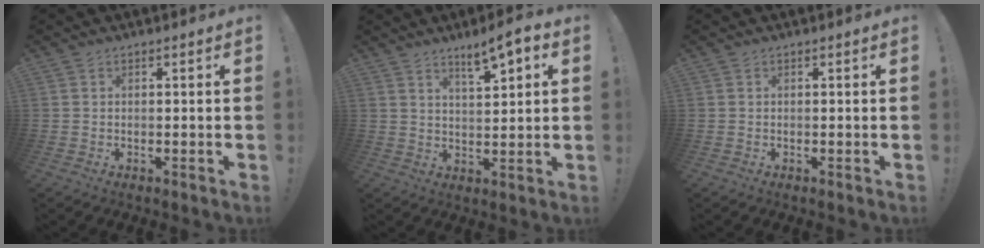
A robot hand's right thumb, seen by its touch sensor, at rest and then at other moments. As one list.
[{"total": 7.5, "force": [4.6, 1.7, 5.7], "torque": [-0.077, -0.030, 0.073]}, {"total": 0.0}]